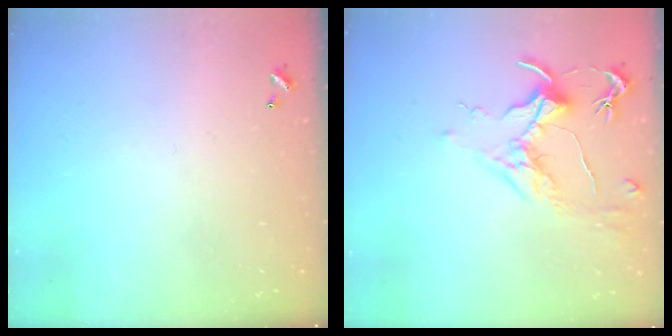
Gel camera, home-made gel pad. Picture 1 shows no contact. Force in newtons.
{"total": 1.8, "press": 1.5, "slide": 0.9}